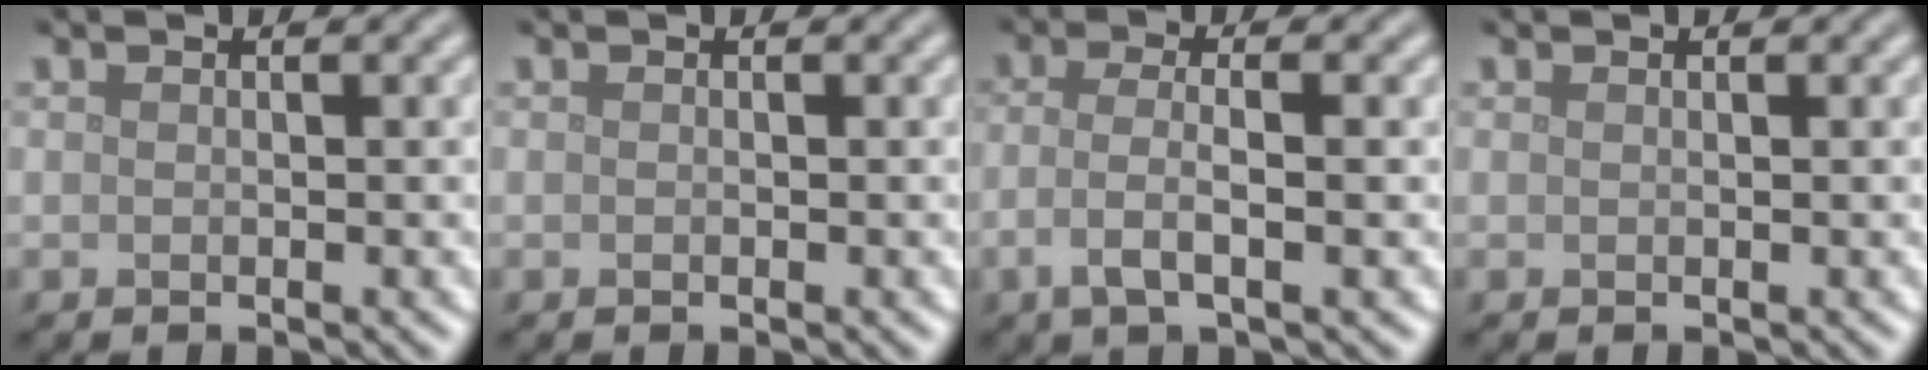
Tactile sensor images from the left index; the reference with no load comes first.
{"total": 0.0}
{"total": 3.4, "force": [-0.9, 1.0, 3.1], "torque": [-0.063, -0.001, -0.023]}
{"total": 0.0}